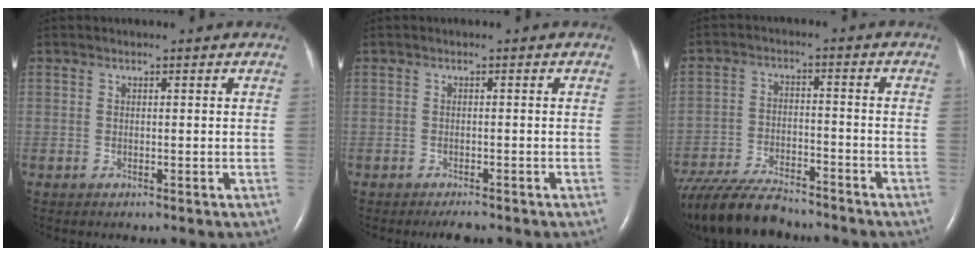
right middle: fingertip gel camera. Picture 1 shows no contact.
{"total": 1.9, "force": [-1.6, 0.3, 0.9], "torque": [-0.018, -0.004, -0.022]}
{"total": 14.1, "force": [-12.4, 2.9, 6.2], "torque": [-0.120, -0.018, -0.206]}